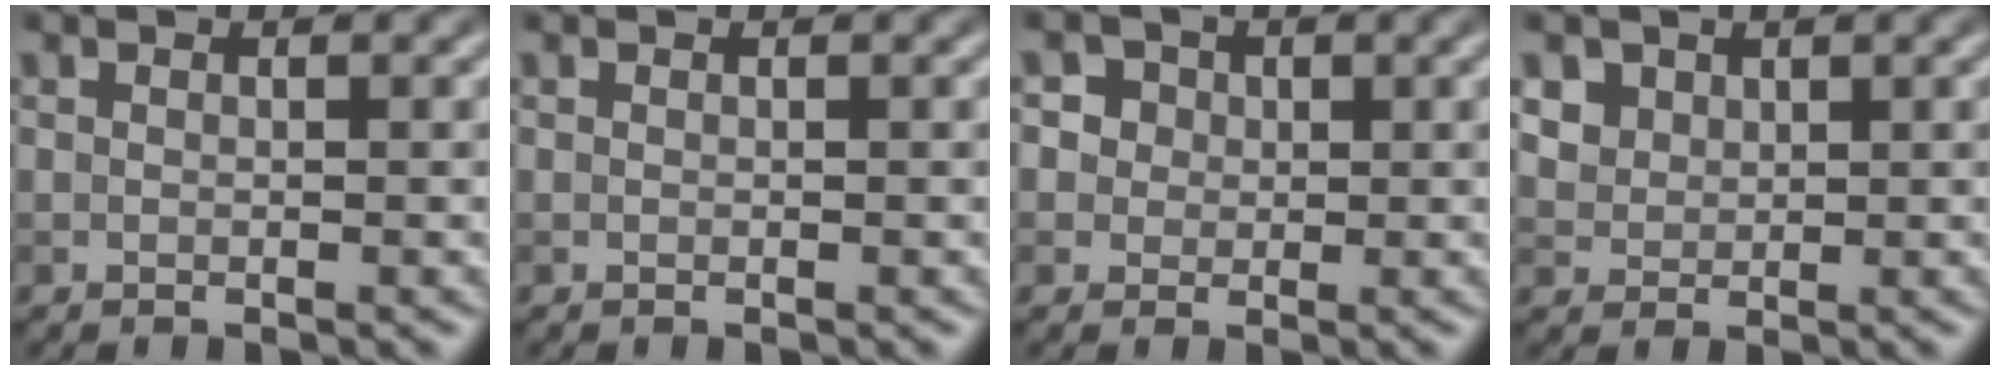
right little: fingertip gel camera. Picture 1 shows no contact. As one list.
[{"total": 0.0}, {"total": 4.3, "force": [1.9, 3.5, 1.5], "torque": [-0.014, 0.017, 0.017]}, {"total": 3.0, "force": [1.7, 2.1, 1.1], "torque": [-0.038, -0.002, 0.045]}]